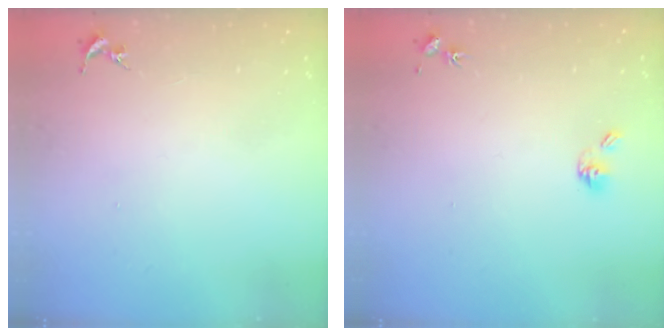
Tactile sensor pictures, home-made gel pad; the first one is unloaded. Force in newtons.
{"total": 5.3, "press": 4.7, "slide": 2.3}